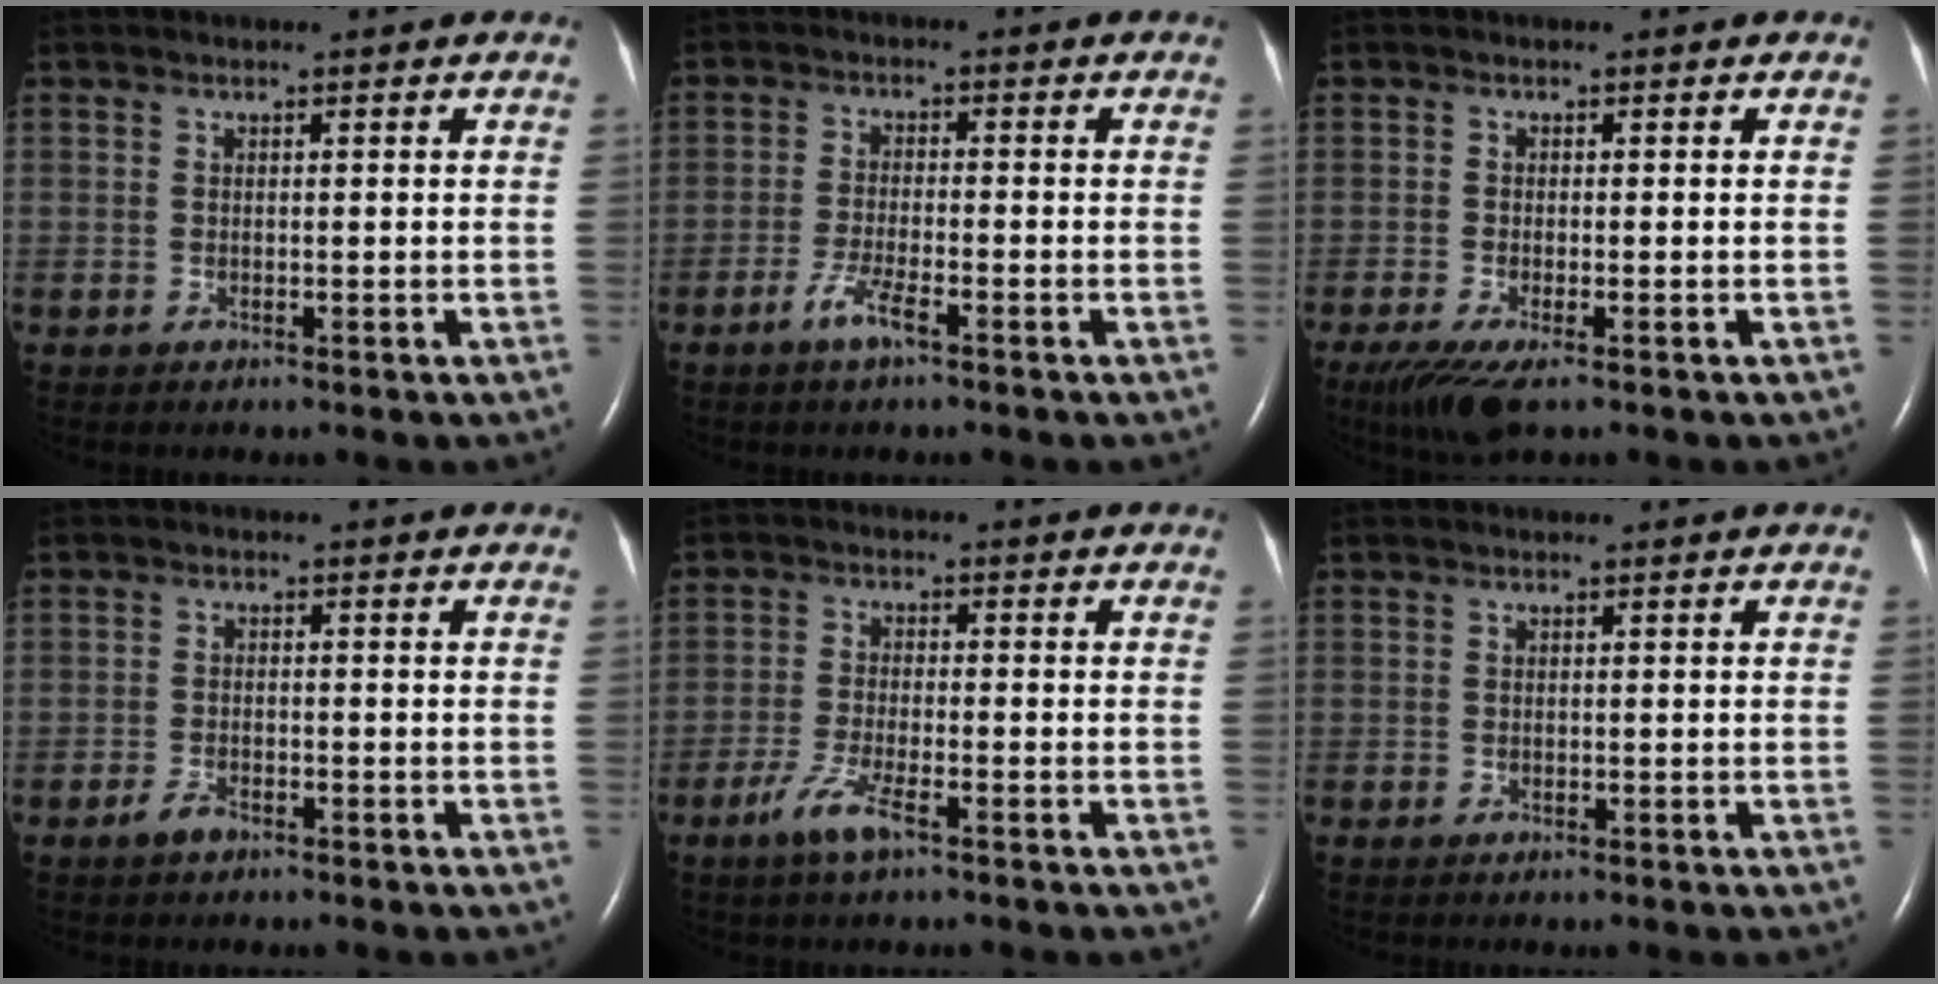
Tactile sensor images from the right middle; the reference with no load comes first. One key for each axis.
{"total": 3.8, "fx": -2.4, "fy": 0.4, "fz": 2.9, "tx": -0.066, "ty": -0.004, "tz": -0.049}
{"total": 5.8, "fx": -3.7, "fy": 1.3, "fz": 4.3, "tx": -0.083, "ty": -0.018, "tz": -0.063}
{"total": 2.0, "fx": -1.5, "fy": 0.8, "fz": 1.1, "tx": -0.027, "ty": -0.001, "tz": -0.027}
{"total": 4.7, "fx": -3.0, "fy": 0.7, "fz": 3.6, "tx": -0.085, "ty": -0.008, "tz": -0.059}
{"total": 0.0}